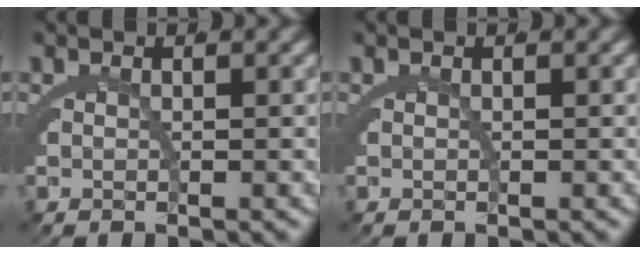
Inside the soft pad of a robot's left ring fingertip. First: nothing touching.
{"total": 0.0}